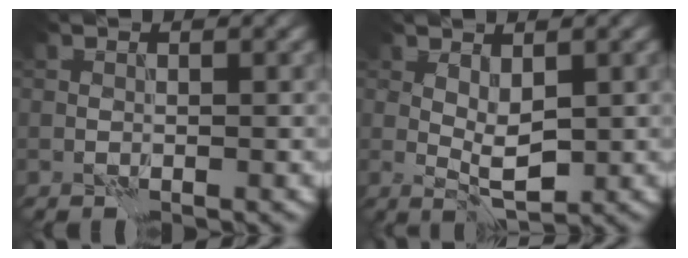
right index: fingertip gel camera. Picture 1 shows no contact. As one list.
[{"total": 2.8, "force": [0.6, 1.1, 2.4], "torque": [-0.046, -0.003, 0.016]}]